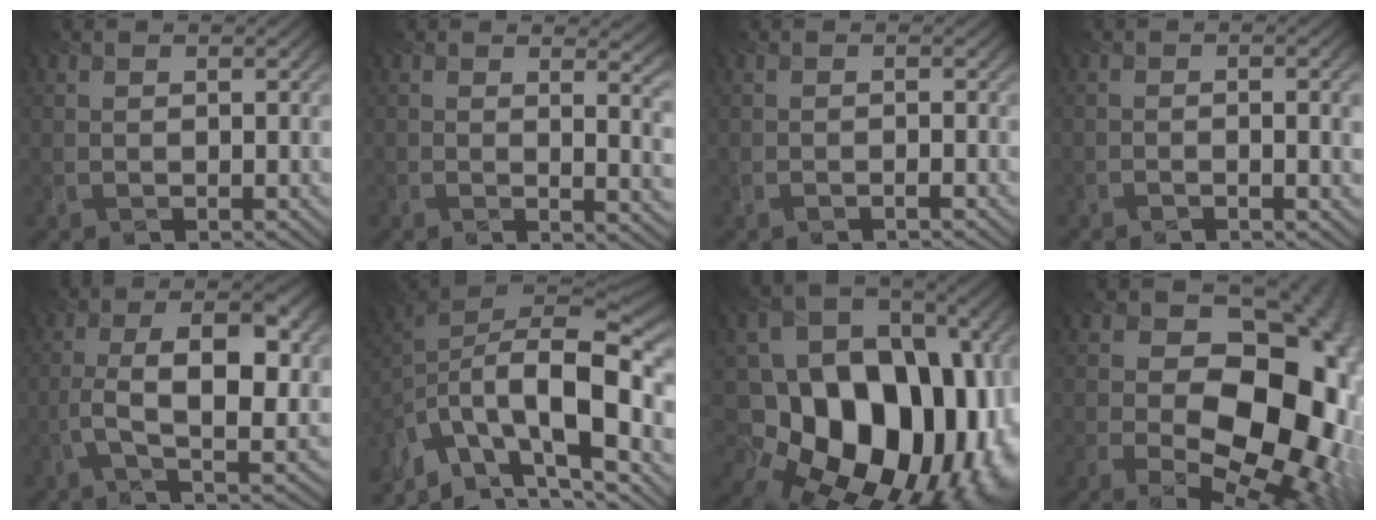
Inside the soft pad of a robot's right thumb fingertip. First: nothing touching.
{"total": 8.7, "force": [4.3, 3.4, 6.8], "torque": [-0.078, 0.026, 0.037]}
{"total": 0.6, "force": [-0.4, 0.1, 0.5], "torque": [-0.010, 0.000, -0.021]}
{"total": 3.1, "force": [-0.5, 0.9, 3.0], "torque": [-0.031, 0.009, -0.025]}
{"total": 9.3, "force": [-1.3, 3.7, 8.5], "torque": [-0.138, -0.011, -0.025]}
{"total": 15.9, "force": [-8.5, 6.3, 11.9], "torque": [-0.210, -0.002, -0.167]}
{"total": 18.8, "force": [-3.9, 14.8, 11.0], "torque": [-0.133, -0.029, -0.072]}
{"total": 17.2, "force": [-0.7, 11.9, 12.4], "torque": [-0.127, -0.024, -0.002]}